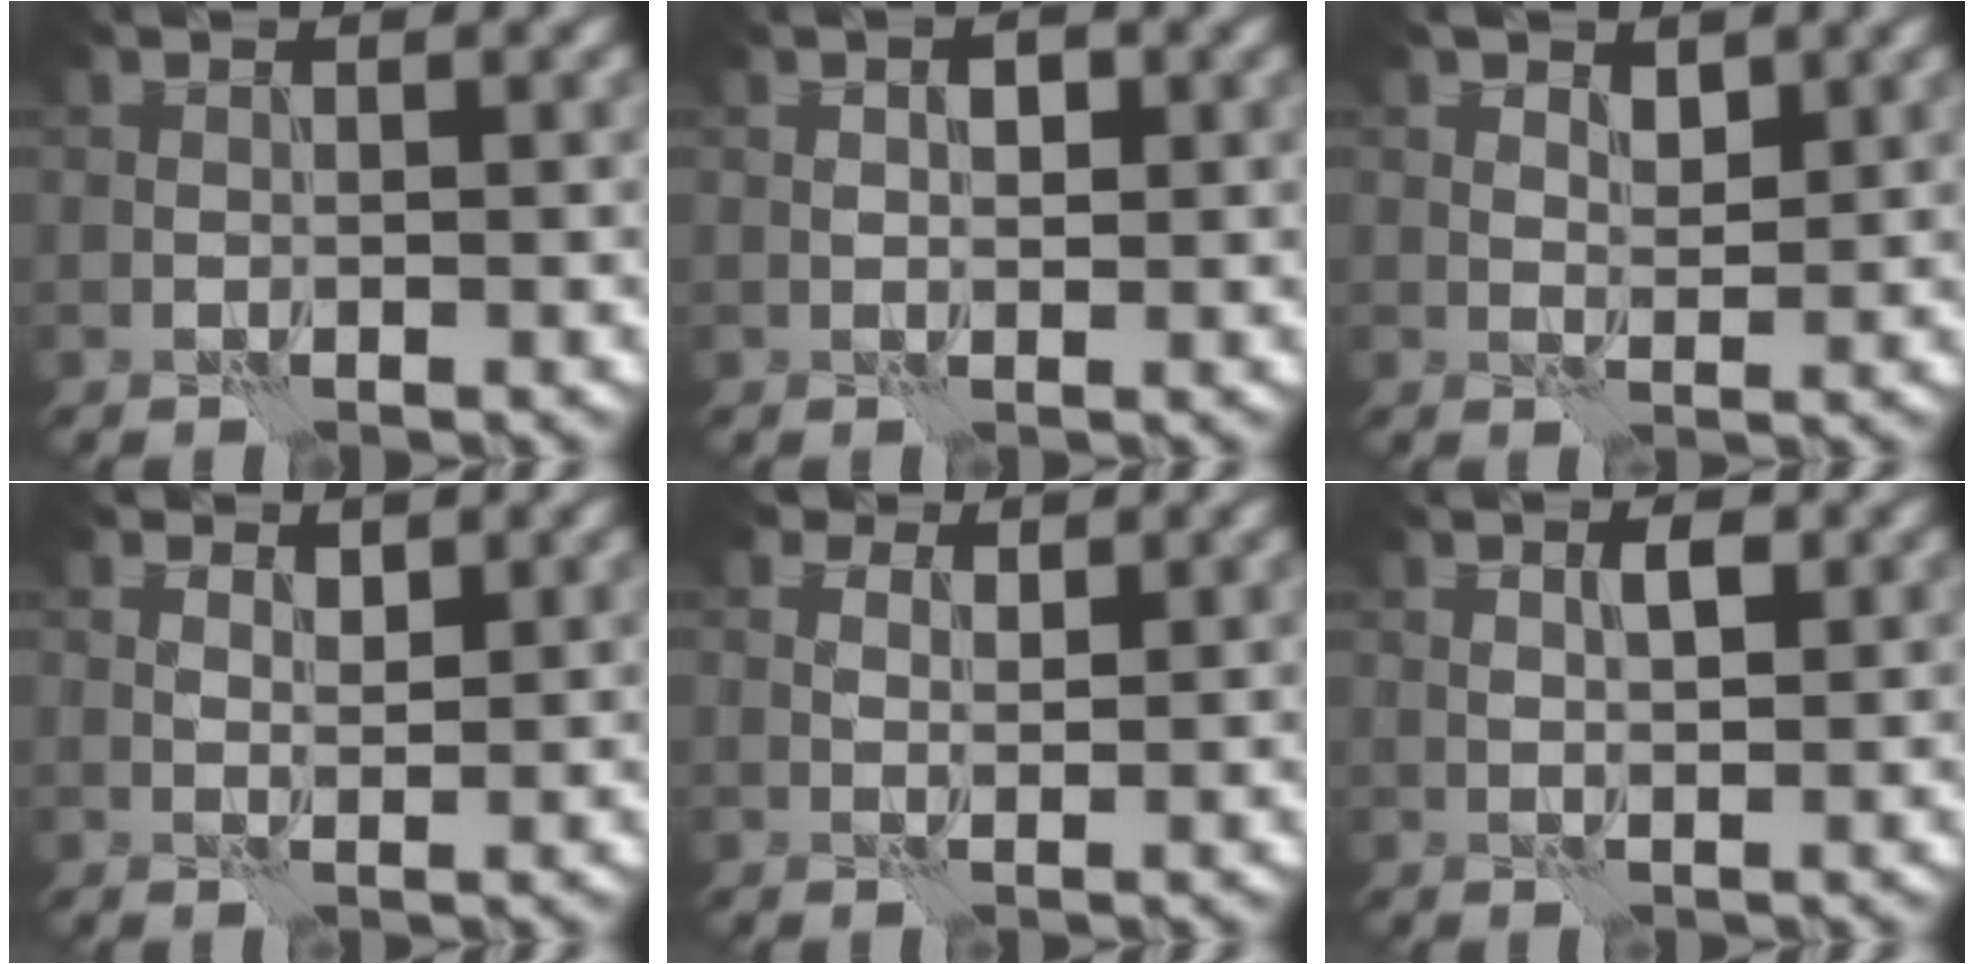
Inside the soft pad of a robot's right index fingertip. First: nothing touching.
{"total": 1.9, "force": [0.4, 1.2, 1.4], "torque": [-0.020, 0.001, 0.006]}
{"total": 2.0, "force": [1.2, 1.1, 1.1], "torque": [-0.016, -0.004, 0.024]}
{"total": 1.5, "force": [1.1, 0.8, 0.7], "torque": [-0.007, -0.006, 0.018]}
{"total": 3.5, "force": [2.3, 2.0, 1.6], "torque": [-0.033, 0.000, 0.026]}
{"total": 1.8, "force": [0.6, 0.7, 1.6], "torque": [-0.028, 0.002, 0.010]}